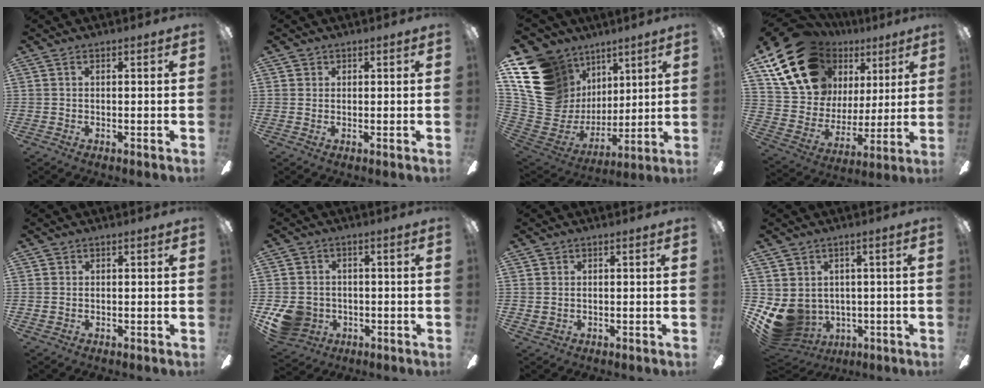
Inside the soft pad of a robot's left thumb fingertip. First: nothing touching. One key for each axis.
{"total": 1.0, "fx": 0.6, "fy": 0.9, "fz": 0.0, "tx": -0.001, "ty": 0.003, "tz": 0.011}
{"total": 20.3, "fx": 8.4, "fy": 16.2, "fz": 8.8, "tx": -0.205, "ty": -0.061, "tz": 0.181}
{"total": 22.6, "fx": 13.5, "fy": 14.7, "fz": 10.6, "tx": -0.221, "ty": -0.076, "tz": 0.258}
{"total": 0.7, "fx": 0.0, "fy": 0.7, "fz": 0.0, "tx": -0.001, "ty": 0.004, "tz": -0.001}
{"total": 9.9, "fx": -3.3, "fy": 8.5, "fz": 4.0, "tx": -0.094, "ty": 0.018, "tz": -0.059}
{"total": 1.3, "fx": 0.4, "fy": 1.2, "fz": 0.1, "tx": -0.004, "ty": 0.003, "tz": 0.005}
{"total": 9.6, "fx": -2.0, "fy": 8.7, "fz": 3.7, "tx": -0.110, "ty": -0.004, "tz": -0.026}